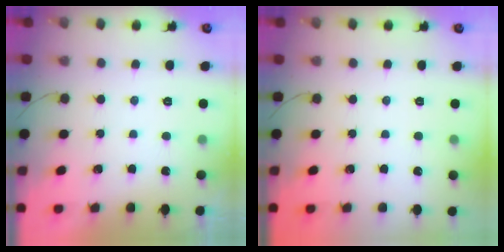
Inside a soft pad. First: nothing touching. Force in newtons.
{"total": 0.0}